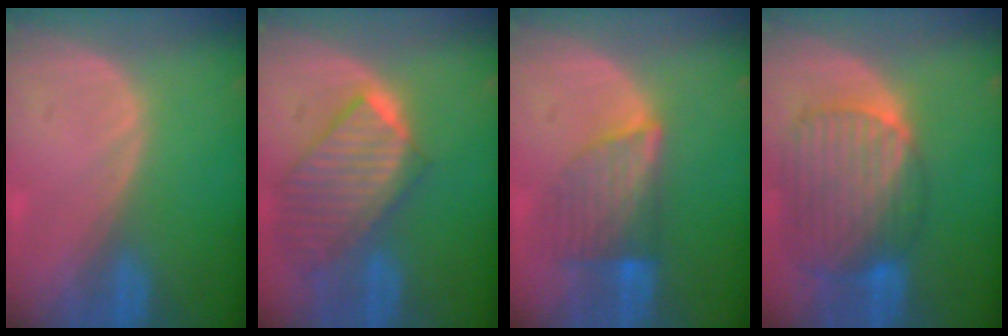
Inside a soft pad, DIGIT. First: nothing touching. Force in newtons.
{"total": 9.8, "press": 8.6, "slide": 4.8}
{"total": 6.9, "press": 6.5, "slide": 2.2}
{"total": 10.7, "press": 9.2, "slide": 5.4}